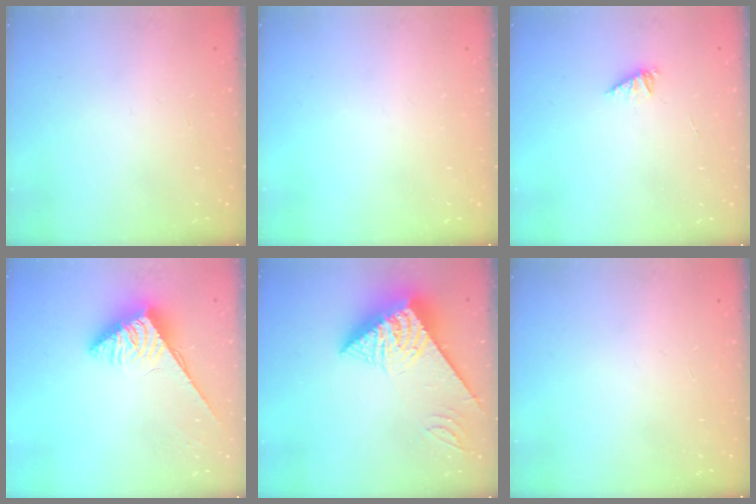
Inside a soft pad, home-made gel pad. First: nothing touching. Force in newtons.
{"total": 0.0}
{"total": 2.1, "press": 2.0, "slide": 0.4}
{"total": 3.9, "press": 3.9, "slide": 0.5}
{"total": 8.5, "press": 8.4, "slide": 0.9}
{"total": 0.0}